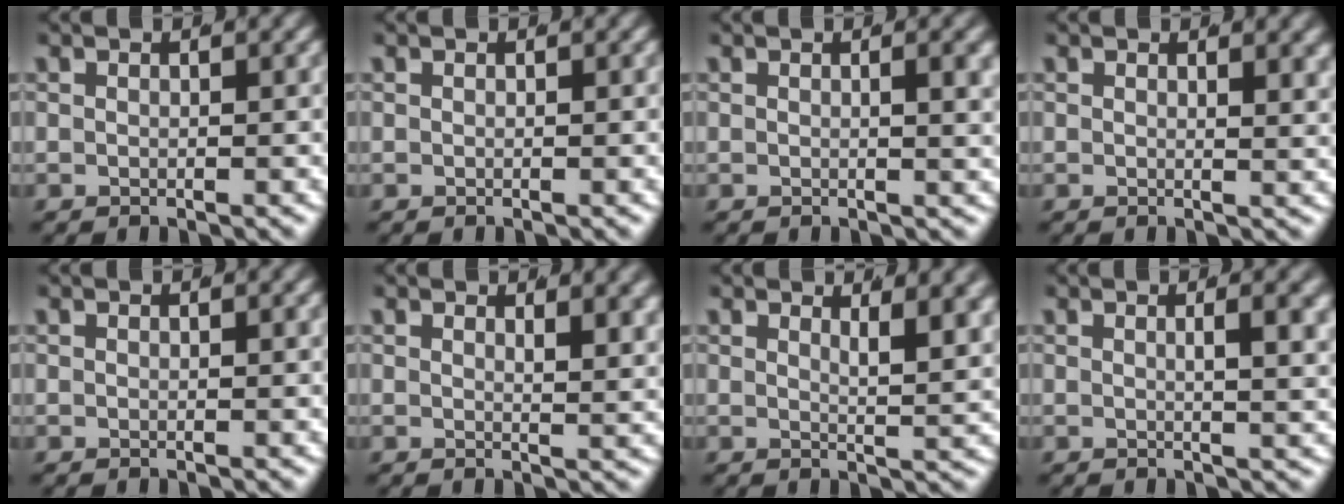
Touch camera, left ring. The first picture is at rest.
{"total": 0.0}
{"total": 1.2, "force": [0.3, -0.3, 1.1], "torque": [-0.013, -0.001, 0.005]}
{"total": 1.0, "force": [0.8, -0.1, 0.6], "torque": [-0.006, -0.008, 0.012]}
{"total": 0.0}
{"total": 1.9, "force": [1.5, -0.2, 1.1], "torque": [-0.013, -0.015, 0.027]}
{"total": 3.1, "force": [2.1, -0.1, 2.3], "torque": [-0.028, -0.017, 0.037]}
{"total": 2.0, "force": [0.6, -0.4, 1.8], "torque": [-0.021, -0.004, 0.013]}